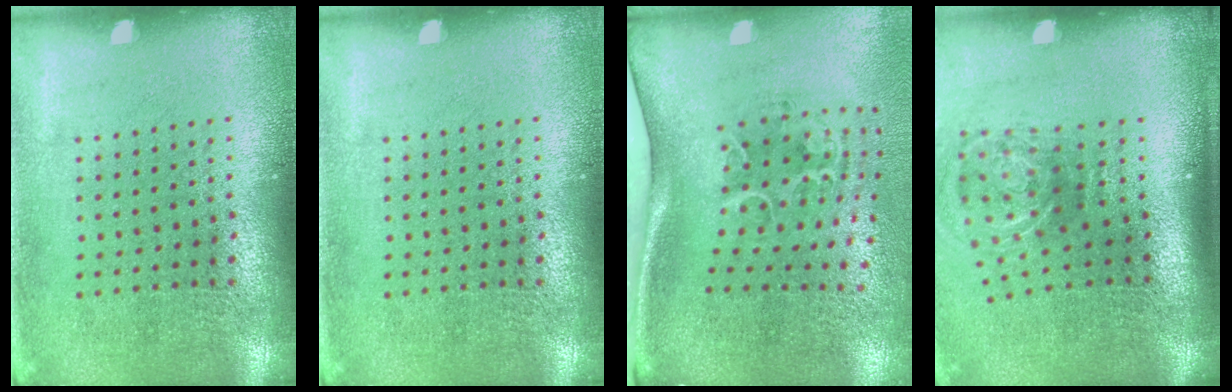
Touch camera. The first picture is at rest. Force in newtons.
{"total": 0.0}
{"total": 2.2, "press": 1.3, "slide": 1.7}
{"total": 2.2, "press": 1.4, "slide": 1.7}